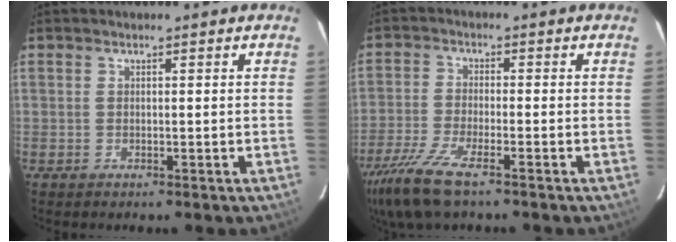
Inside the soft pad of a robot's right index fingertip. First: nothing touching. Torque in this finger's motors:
{"motor_torque": [1.22, -0.93, 0.28, 0.09]}